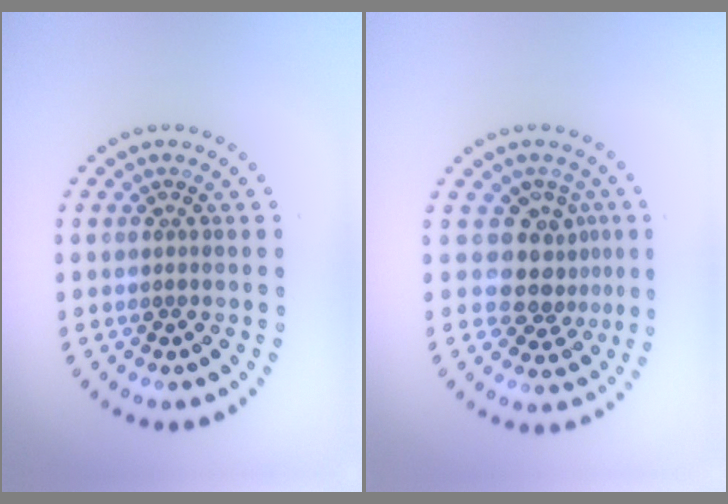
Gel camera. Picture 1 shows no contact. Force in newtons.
{"total": 3.9, "press": 3.2, "slide": 2.3}